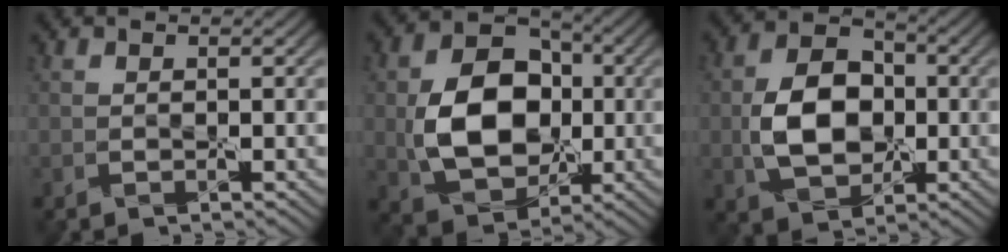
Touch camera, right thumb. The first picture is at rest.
{"total": 11.6, "force": [-0.5, 8.5, 7.9], "torque": [-0.158, 0.000, -0.005]}
{"total": 9.2, "force": [-0.8, 6.5, 6.4], "torque": [-0.133, 0.002, -0.019]}